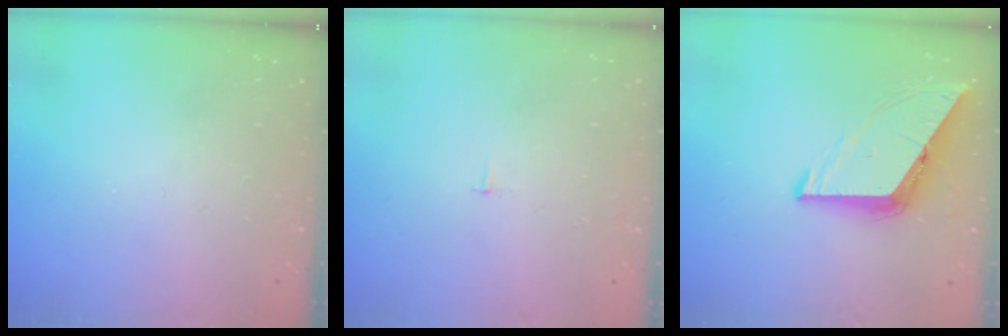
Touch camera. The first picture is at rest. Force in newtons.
{"total": 2.1, "press": 2.1, "slide": 0.2}
{"total": 7.9, "press": 7.9, "slide": 0.4}